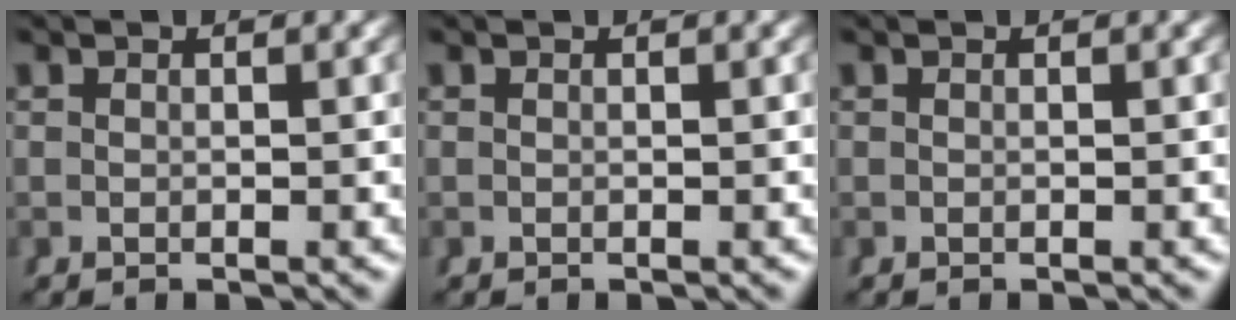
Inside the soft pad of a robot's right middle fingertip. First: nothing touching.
{"total": 0.0}
{"total": 0.0}